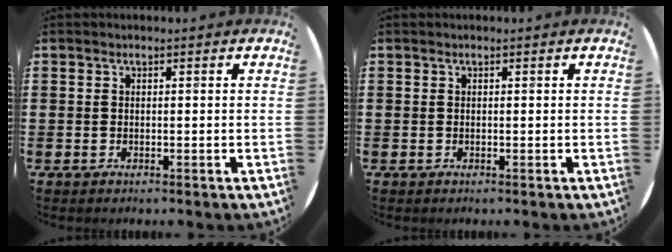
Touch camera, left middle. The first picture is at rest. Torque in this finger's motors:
{"motor_torque": [0.03, -0.03, -0.05, -0.01]}